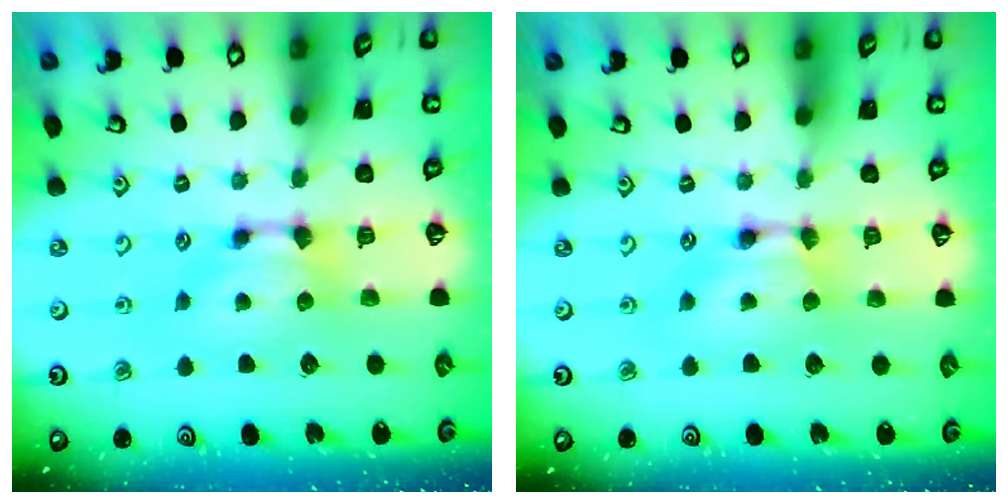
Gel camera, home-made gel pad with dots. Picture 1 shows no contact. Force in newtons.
{"total": 1.8, "press": 1.7, "slide": 0.1}